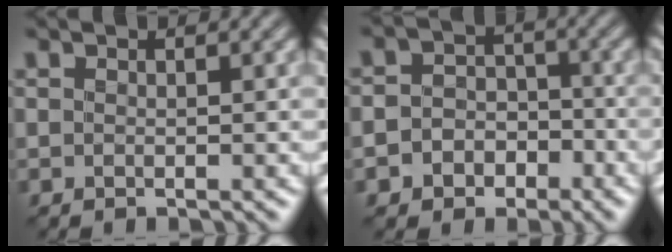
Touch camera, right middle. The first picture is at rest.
{"total": 4.4, "force": [-2.1, 3.6, 1.5], "torque": [0.008, 0.003, -0.047]}